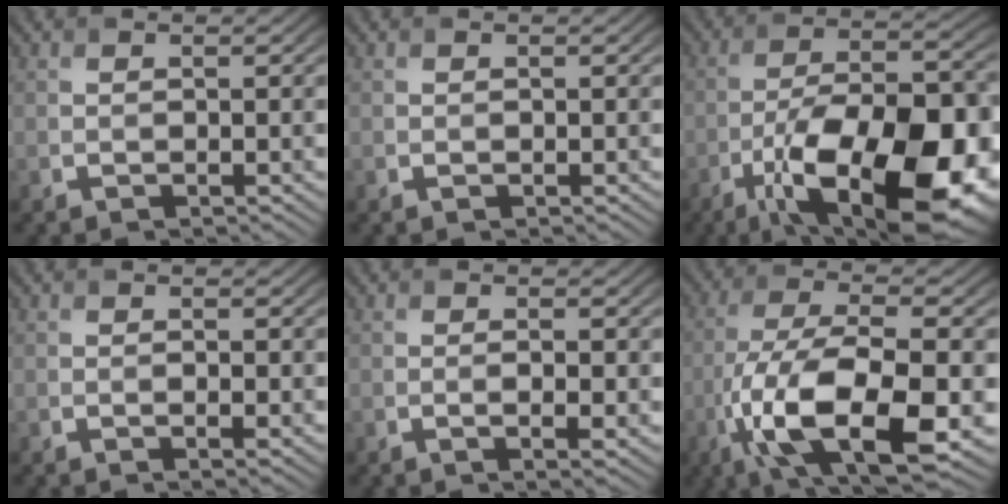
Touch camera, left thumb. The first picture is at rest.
{"total": 0.0}
{"total": 19.0, "force": [-9.0, 7.8, 14.8], "torque": [-0.226, -0.005, -0.148]}
{"total": 0.8, "force": [0.0, 0.1, 0.8], "torque": [-0.016, -0.003, 0.000]}
{"total": 1.9, "force": [-0.1, 0.4, 1.9], "torque": [-0.033, -0.003, -0.001]}
{"total": 14.2, "force": [-5.4, 5.4, 11.9], "torque": [-0.240, -0.020, -0.100]}